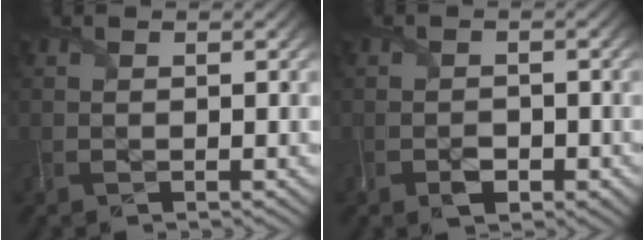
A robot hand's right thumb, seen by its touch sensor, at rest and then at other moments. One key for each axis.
{"total": 2.4, "fx": -1.3, "fy": 1.5, "fz": 1.4, "tx": -0.027, "ty": -0.007, "tz": -0.024}